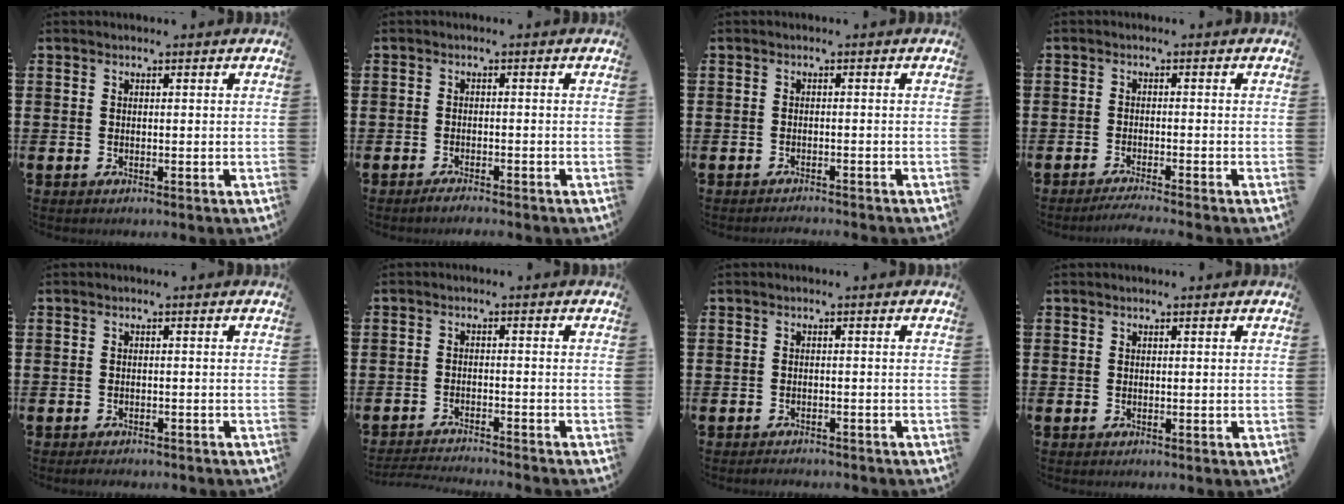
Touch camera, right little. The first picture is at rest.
{"total": 1.4, "force": [-1.3, 0.0, 0.6], "torque": [-0.011, 0.000, -0.025]}
{"total": 1.0, "force": [-0.9, -0.2, 0.0], "torque": [0.000, 0.000, -0.020]}
{"total": 1.6, "force": [-1.4, -0.2, 0.8], "torque": [-0.011, 0.002, -0.026]}
{"total": 1.0, "force": [-0.9, 0.1, 0.2], "torque": [-0.007, -0.001, -0.019]}
{"total": 2.2, "force": [-2.1, -0.3, 0.3], "torque": [-0.003, 0.002, -0.045]}
{"total": 1.1, "force": [-1.1, 0.0, 0.0], "torque": [-0.003, 0.001, -0.023]}
{"total": 0.0}